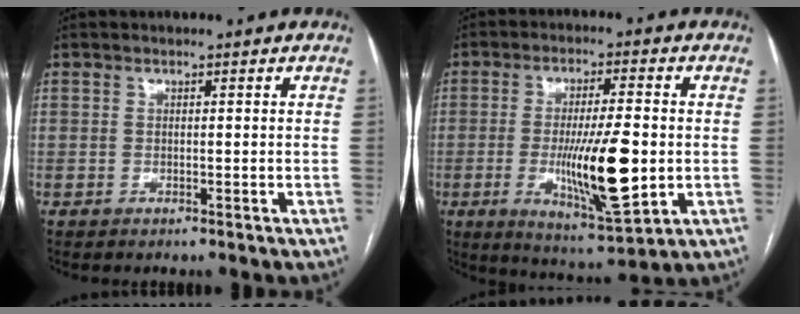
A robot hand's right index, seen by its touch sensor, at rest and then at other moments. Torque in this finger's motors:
{"motor_torque": [2.14, 0.00, 0.93, 0.21]}